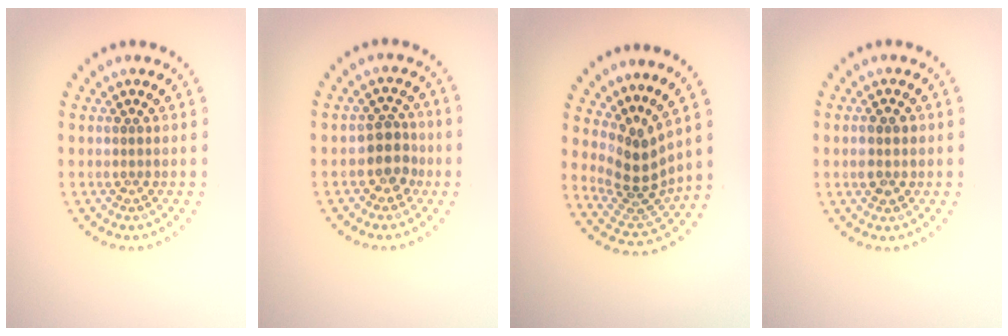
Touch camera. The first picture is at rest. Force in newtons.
{"total": 2.7, "press": 2.5, "slide": 1.2}
{"total": 3.8, "press": 2.7, "slide": 2.7}
{"total": 2.5, "press": 2.5, "slide": 0.2}